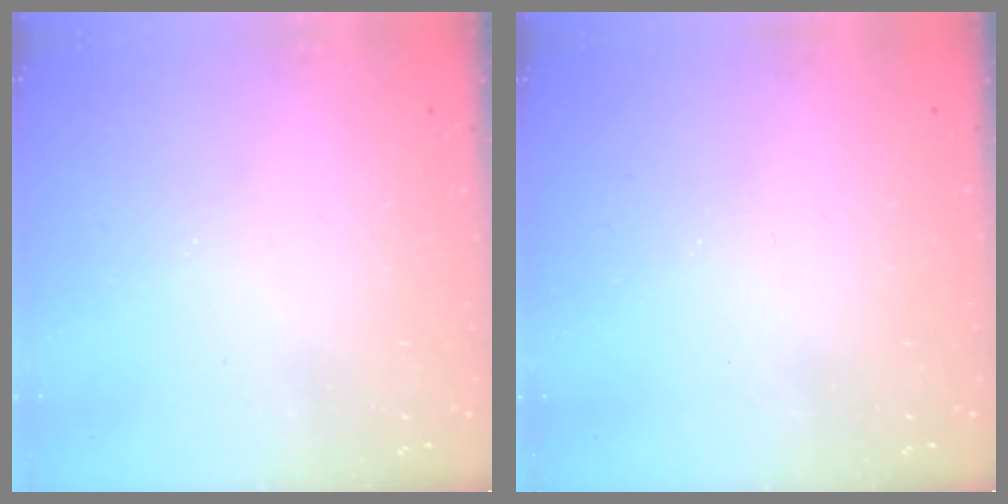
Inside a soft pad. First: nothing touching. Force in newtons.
{"total": 0.0}